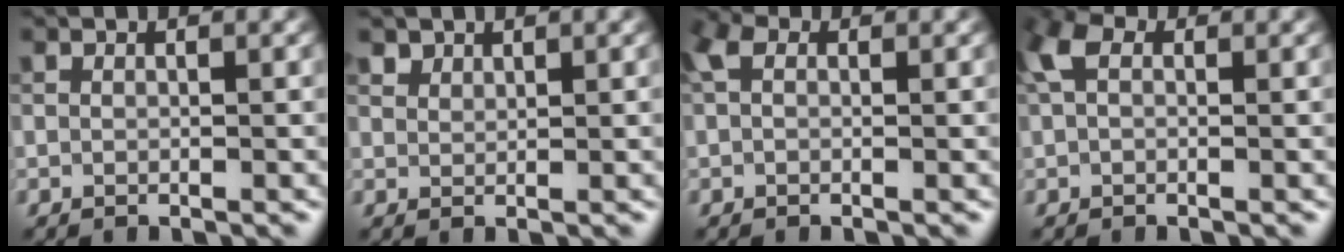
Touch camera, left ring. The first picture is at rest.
{"total": 1.7, "force": [1.4, 0.9, 0.4], "torque": [-0.016, -0.001, 0.032]}
{"total": 2.1, "force": [0.6, 1.4, 1.5], "torque": [-0.030, 0.010, 0.001]}
{"total": 3.4, "force": [1.2, 2.1, 2.4], "torque": [-0.053, 0.014, 0.014]}